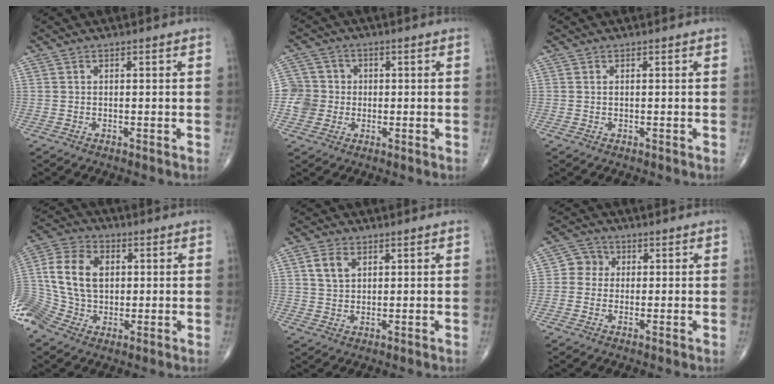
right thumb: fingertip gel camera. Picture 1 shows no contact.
{"total": 6.2, "force": [-0.5, 6.1, 1.2], "torque": [0.005, 0.012, -0.012]}
{"total": 0.0}
{"total": 16.5, "force": [1.1, 12.3, 10.9], "torque": [-0.225, 0.022, 0.019]}
{"total": 4.3, "force": [1.7, 2.9, 2.6], "torque": [-0.042, -0.004, 0.034]}
{"total": 4.0, "force": [0.3, 3.8, 1.3], "torque": [0.003, 0.008, -0.005]}